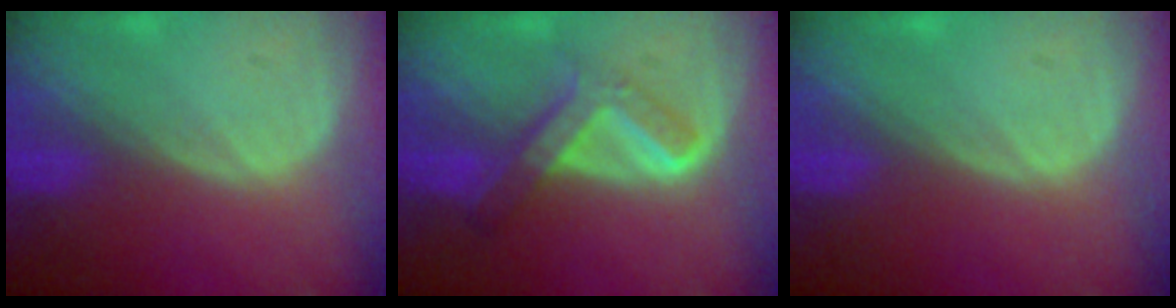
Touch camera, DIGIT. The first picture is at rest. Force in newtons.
{"total": 6.7, "press": 5.7, "slide": 3.5}
{"total": 0.7, "press": 0.0, "slide": 0.7}